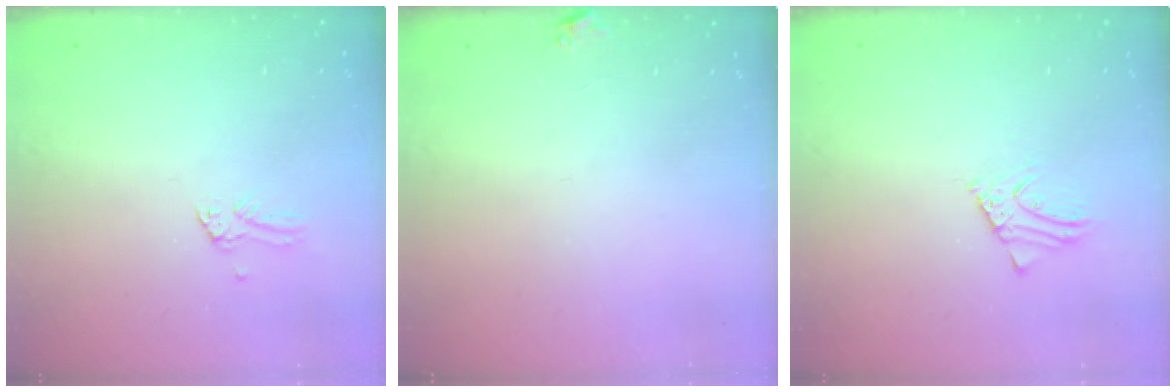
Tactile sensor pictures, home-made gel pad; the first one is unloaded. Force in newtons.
{"total": 5.1, "press": 5.0, "slide": 0.6}
{"total": 2.4, "press": 2.4, "slide": 0.1}